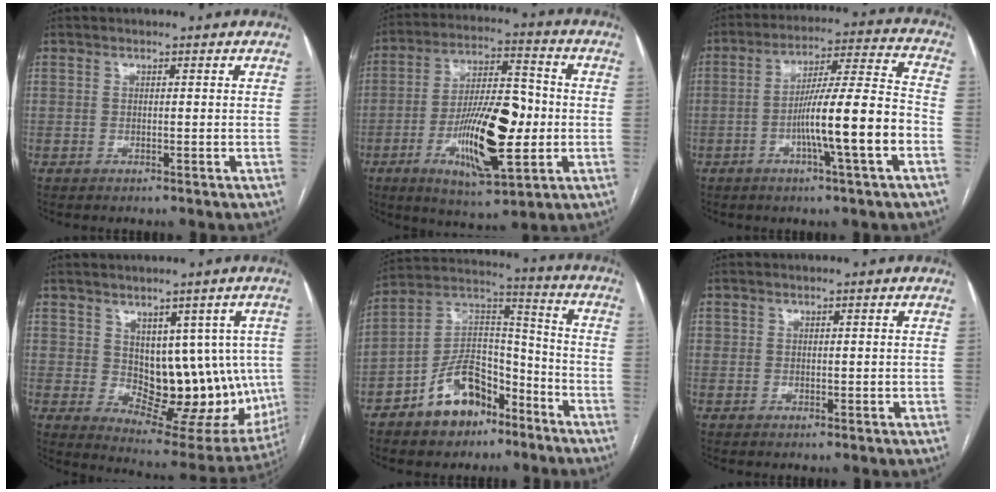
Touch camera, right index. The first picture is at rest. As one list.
[{"total": 16.5, "force": [-3.4, 4.6, 15.4], "torque": [-0.276, 0.004, -0.054]}, {"total": 13.8, "force": [-4.2, -0.2, 13.1], "torque": [-0.220, 0.009, -0.071]}, {"total": 14.2, "force": [0.8, 8.1, 11.6], "torque": [-0.123, 0.009, 0.036]}, {"total": 12.6, "force": [-7.5, 7.4, 6.9], "torque": [-0.133, 0.034, -0.126]}, {"total": 0.9, "force": [0.2, 0.7, 0.5], "torque": [-0.008, 0.002, 0.006]}]